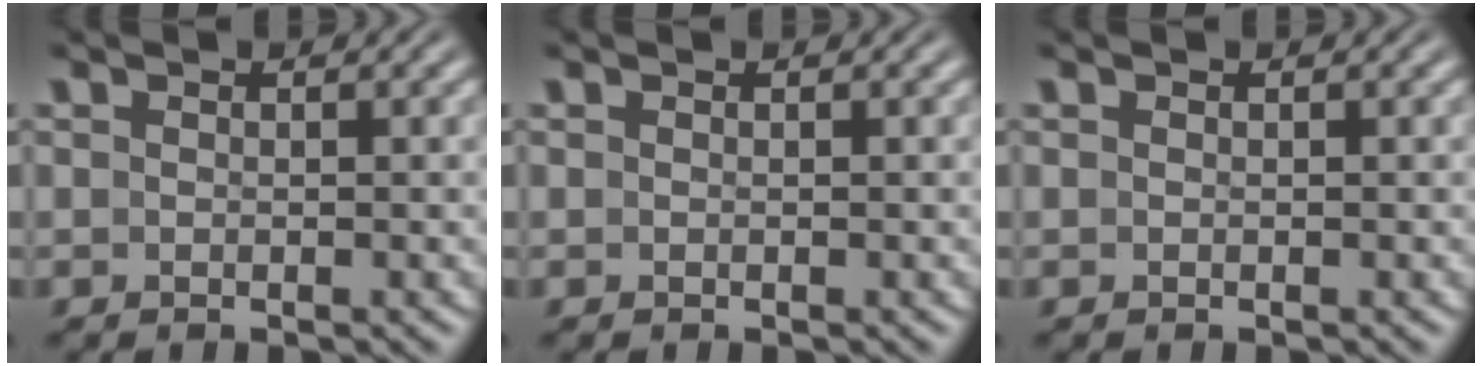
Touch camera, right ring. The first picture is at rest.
{"total": 0.0}
{"total": 0.0}